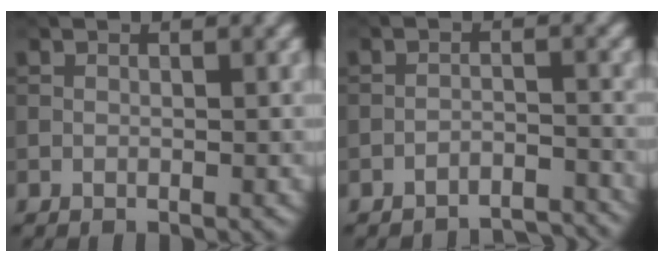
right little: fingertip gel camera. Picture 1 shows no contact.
{"total": 4.2, "force": [-4.1, 0.5, 0.7], "torque": [-0.011, -0.002, -0.062]}